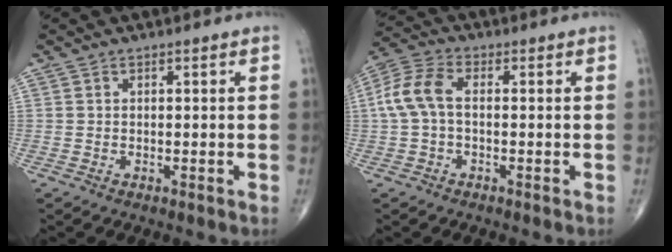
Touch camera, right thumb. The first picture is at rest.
{"total": 7.6, "force": [0.1, 4.4, 6.2], "torque": [-0.144, 0.025, -0.005]}